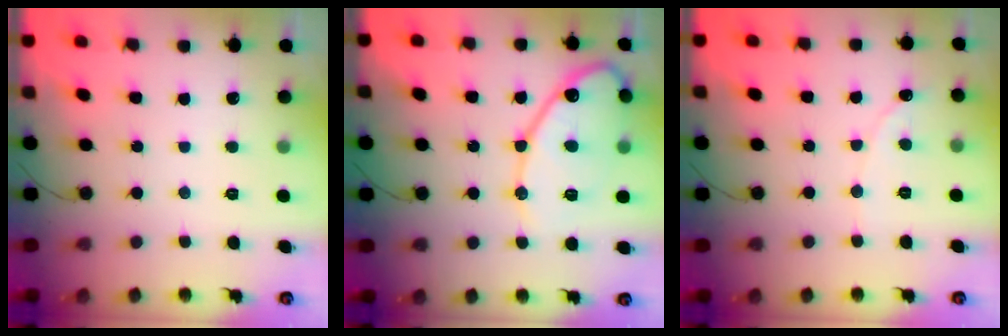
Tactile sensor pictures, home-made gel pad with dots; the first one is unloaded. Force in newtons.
{"total": 13.9, "press": 13.9, "slide": 1.2}
{"total": 0.7, "press": 0.7, "slide": 0.0}